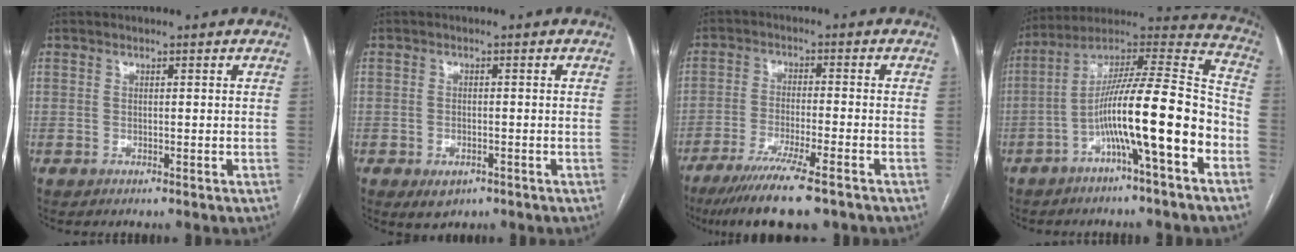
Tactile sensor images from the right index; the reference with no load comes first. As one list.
[{"total": 2.9, "force": [-1.5, 1.9, 1.7], "torque": [-0.024, -0.001, -0.011]}, {"total": 11.3, "force": [-8.2, 0.6, 7.7], "torque": [-0.125, -0.027, -0.129]}, {"total": 17.4, "force": [-6.2, 1.0, 16.2], "torque": [-0.265, 0.022, -0.105]}]